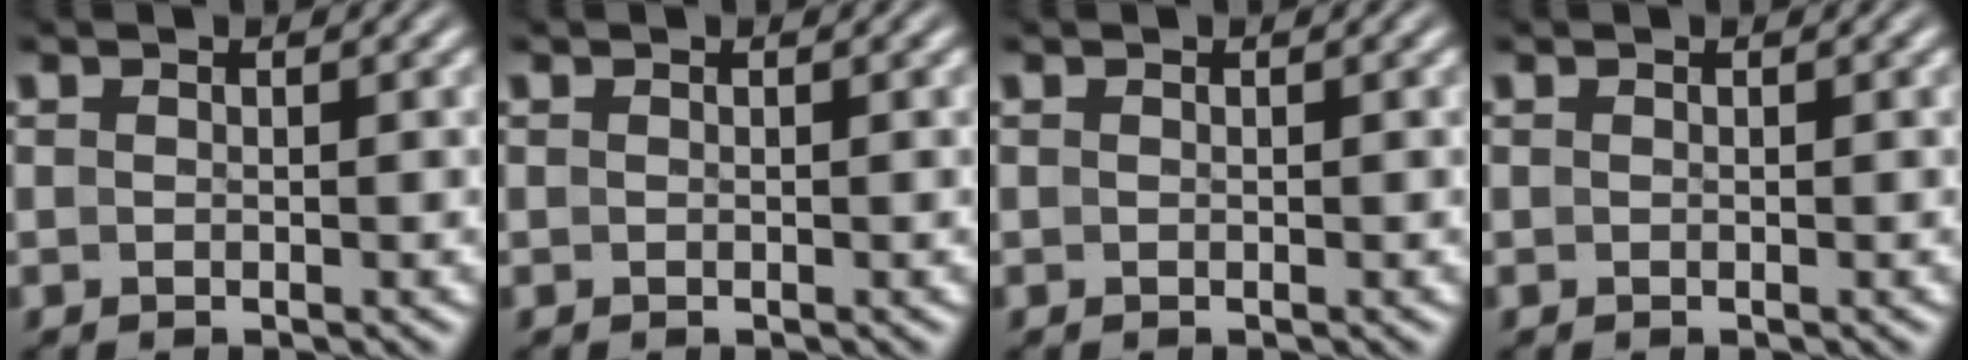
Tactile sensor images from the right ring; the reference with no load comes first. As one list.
[{"total": 0.0}, {"total": 0.0}, {"total": 0.0}]